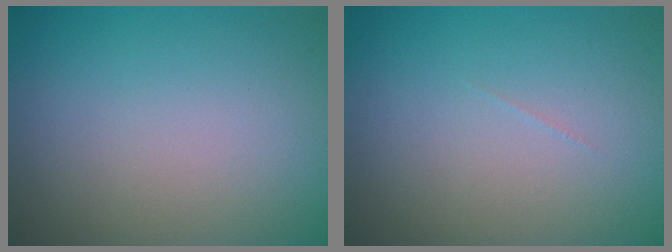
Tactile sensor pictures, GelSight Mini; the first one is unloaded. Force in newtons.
{"total": 0.0}